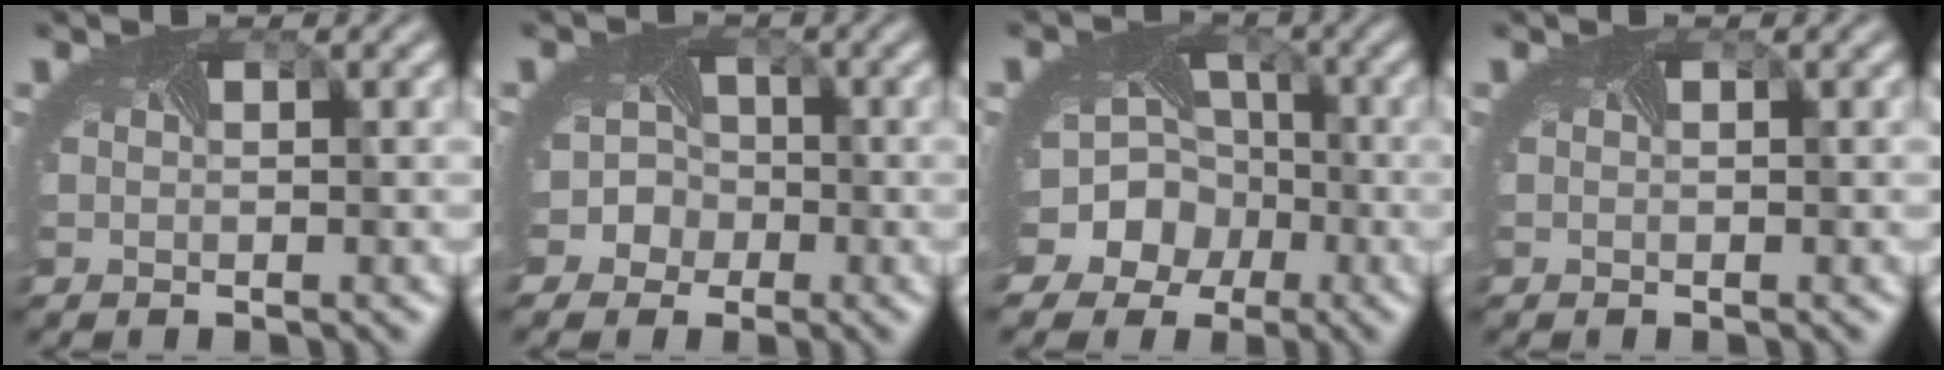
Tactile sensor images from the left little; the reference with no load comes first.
{"total": 4.8, "force": [-1.8, 4.3, 0.9], "torque": [0.006, 0.011, -0.048]}
{"total": 12.2, "force": [-4.4, 10.5, 4.1], "torque": [-0.089, -0.009, -0.096]}
{"total": 0.0}